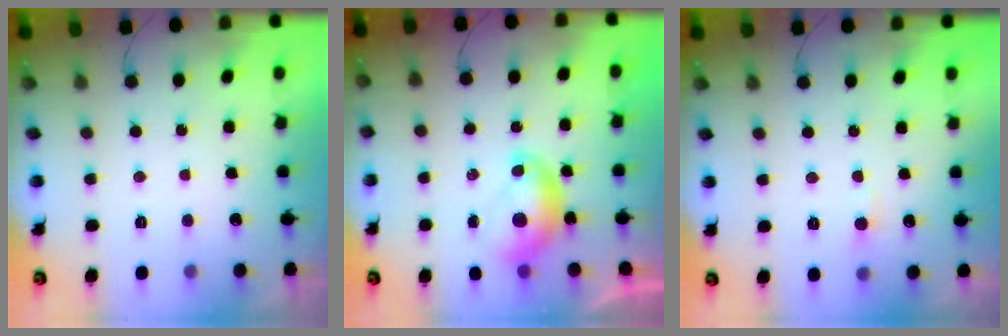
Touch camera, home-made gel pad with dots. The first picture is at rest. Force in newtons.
{"total": 7.6, "press": 7.5, "slide": 1.2}
{"total": 3.9, "press": 3.9, "slide": 0.6}